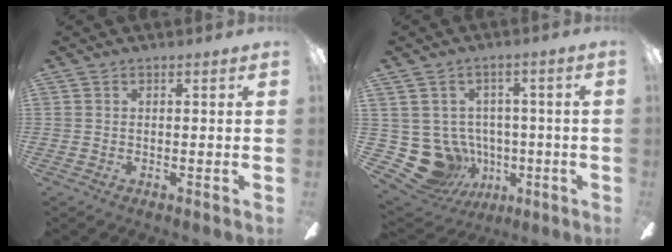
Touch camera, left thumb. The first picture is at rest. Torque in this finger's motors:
{"motor_torque": [0.02, 0.03, 0.00, -0.08, 0.00]}